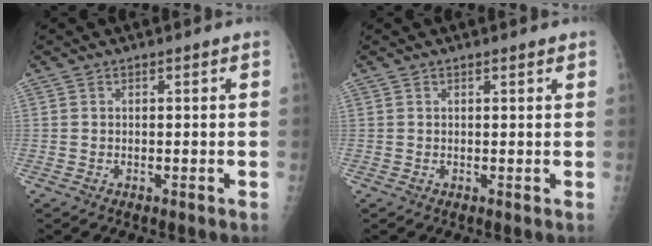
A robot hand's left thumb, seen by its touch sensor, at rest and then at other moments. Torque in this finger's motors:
{"motor_torque": [-0.15, 0.03, -0.22, -0.21, 0.03]}